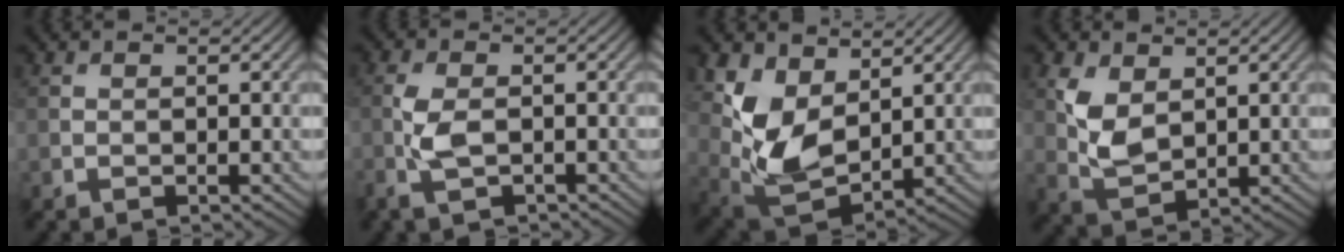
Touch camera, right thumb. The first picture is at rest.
{"total": 4.0, "force": [-1.3, 2.1, 3.1], "torque": [-0.084, -0.004, -0.028]}
{"total": 9.4, "force": [3.6, 5.5, 6.7], "torque": [-0.169, -0.004, 0.072]}
{"total": 5.5, "force": [1.8, 3.4, 4.0], "torque": [-0.095, -0.004, 0.037]}